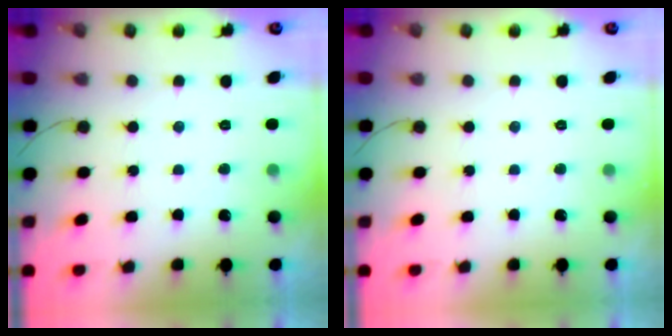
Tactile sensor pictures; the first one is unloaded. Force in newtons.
{"total": 0.0}